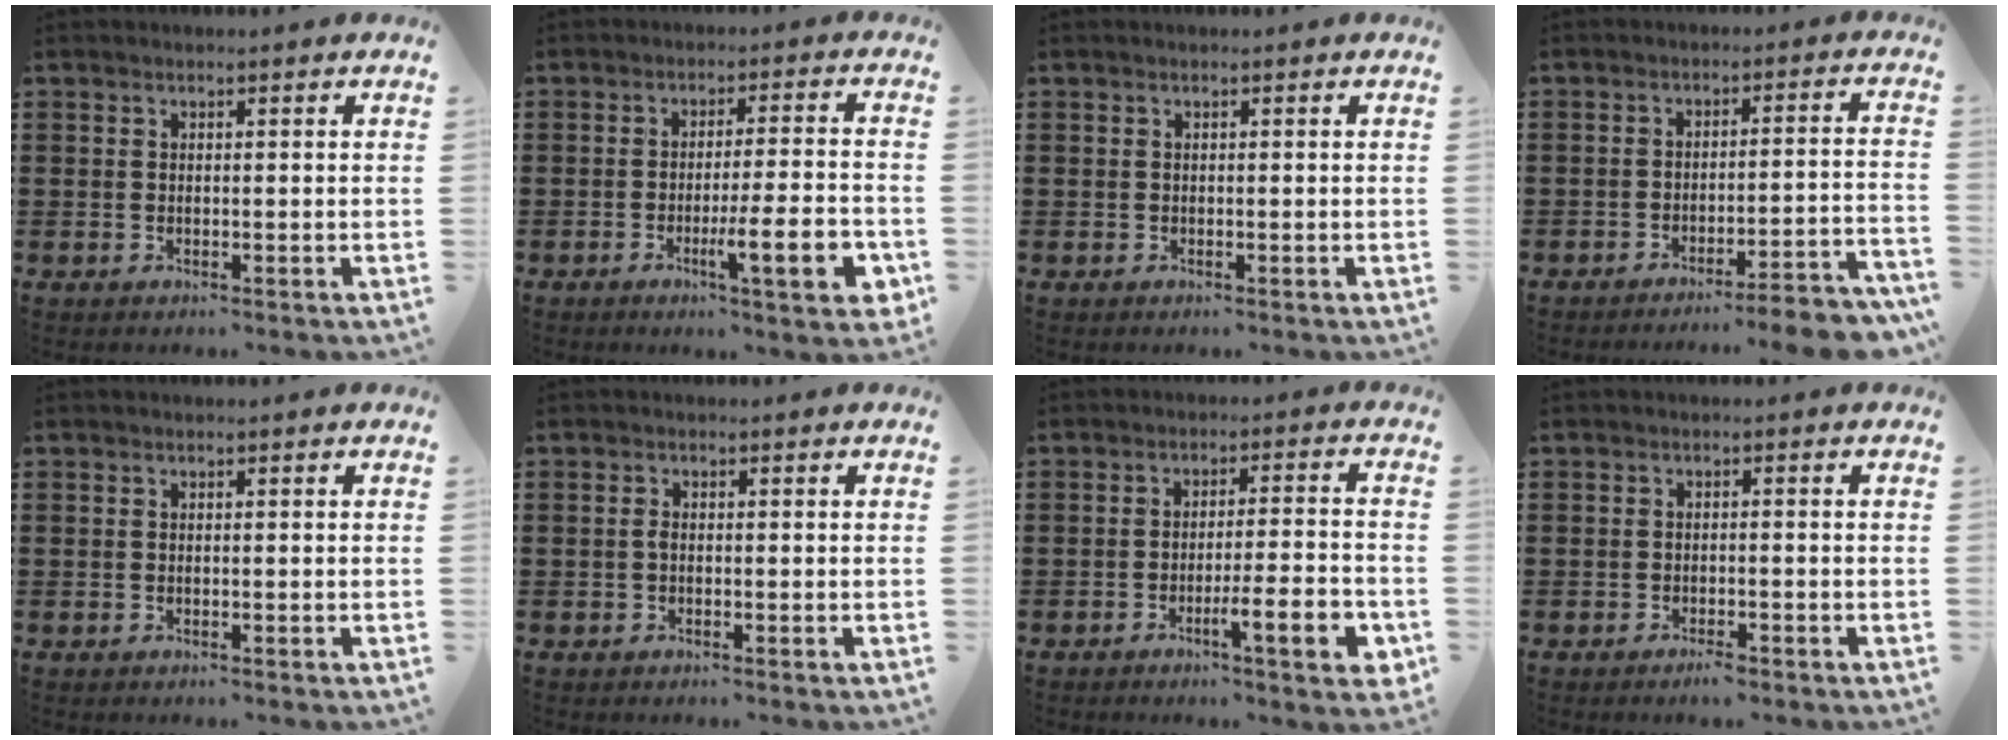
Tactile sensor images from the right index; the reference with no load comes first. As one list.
[{"total": 9.5, "force": [-3.3, 1.3, 8.8], "torque": [-0.132, -0.008, -0.053]}, {"total": 0.0}, {"total": 5.1, "force": [-4.6, -0.2, 2.1], "torque": [-0.034, -0.012, -0.089]}, {"total": 0.0}, {"total": 0.5, "force": [-0.2, 0.2, 0.4], "torque": [-0.019, -0.004, -0.005]}, {"total": 7.8, "force": [-3.3, 1.2, 7.0], "torque": [-0.102, -0.006, -0.056]}, {"total": 1.7, "force": [-1.3, 0.2, 1.0], "torque": [-0.020, -0.003, -0.024]}]